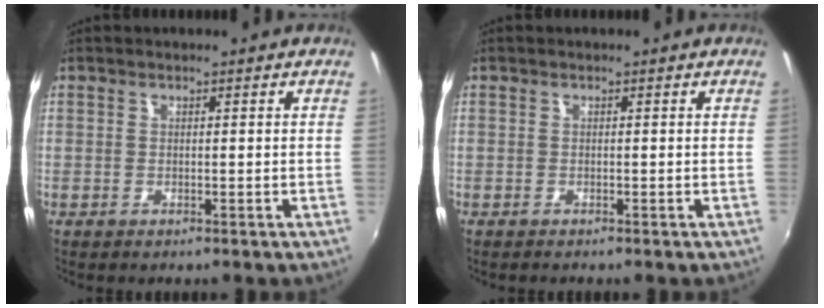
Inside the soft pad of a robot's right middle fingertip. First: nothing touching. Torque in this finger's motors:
{"motor_torque": [-0.66, -0.19, 0.09, 0.00]}